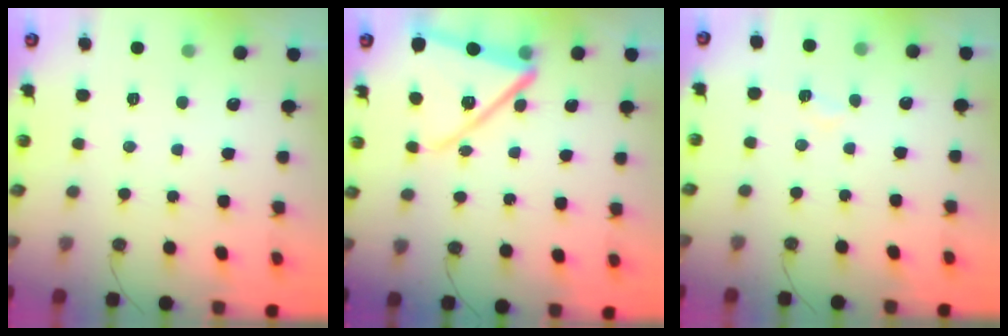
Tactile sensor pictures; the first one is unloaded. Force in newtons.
{"total": 14.9, "press": 14.8, "slide": 1.5}
{"total": 5.6, "press": 5.2, "slide": 2.1}